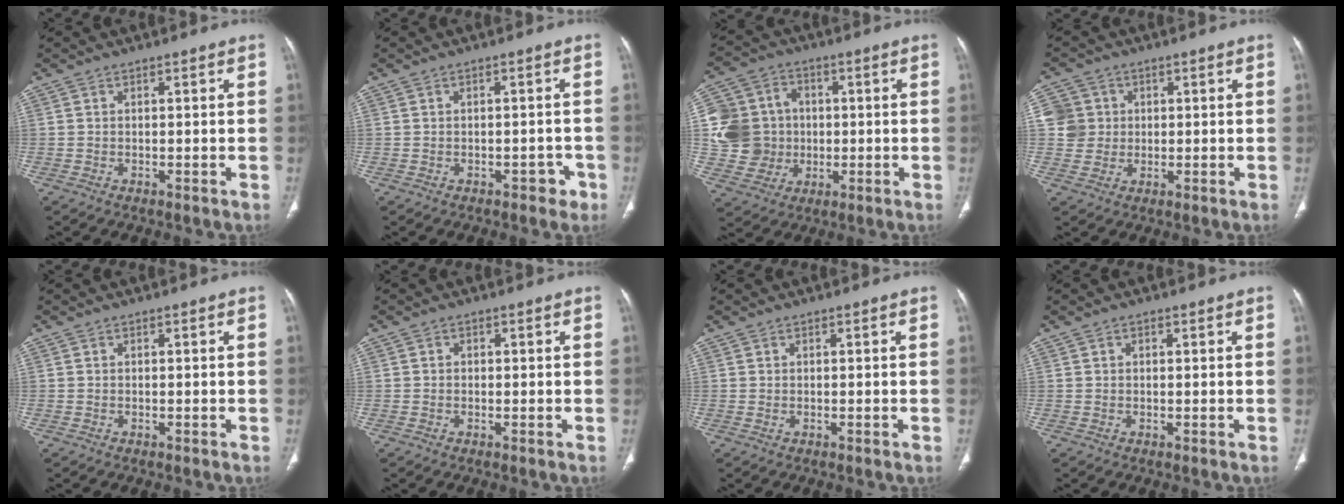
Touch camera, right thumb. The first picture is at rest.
{"total": 2.6, "force": [-1.4, 1.7, 1.4], "torque": [-0.004, 0.012, -0.014]}
{"total": 13.6, "force": [0.3, 12.5, 5.3], "torque": [-0.081, 0.017, 0.013]}
{"total": 6.2, "force": [0.9, 6.1, 0.9], "torque": [0.009, 0.007, 0.014]}
{"total": 0.0}
{"total": 1.2, "force": [0.0, 1.1, 0.5], "torque": [0.000, 0.003, -0.002]}
{"total": 0.0}
{"total": 0.8, "force": [0.4, 0.5, 0.4], "torque": [-0.002, 0.000, 0.004]}